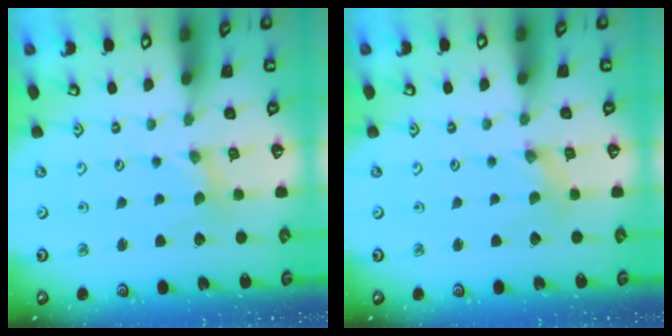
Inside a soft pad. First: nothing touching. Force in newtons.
{"total": 0.0}